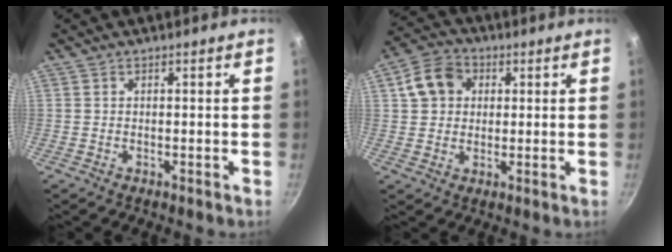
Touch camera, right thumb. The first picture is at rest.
{"total": 8.3, "force": [2.2, 6.8, 4.1], "torque": [-0.050, 0.014, 0.027]}